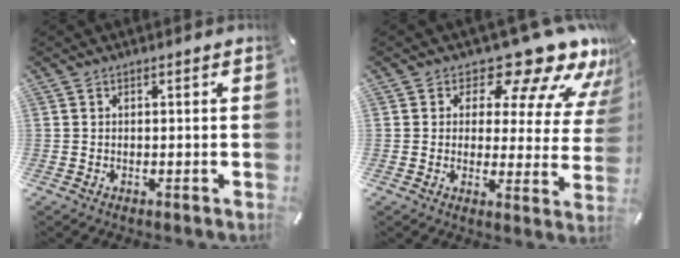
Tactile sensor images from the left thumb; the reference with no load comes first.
{"total": 14.9, "force": [11.1, 6.0, 7.9], "torque": [-0.113, -0.092, 0.182]}